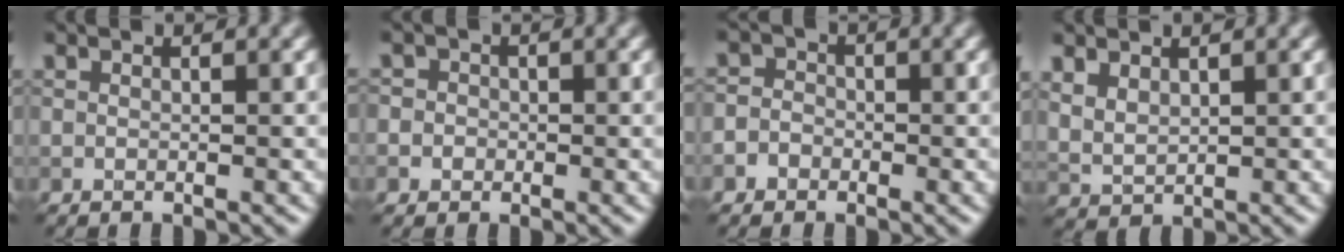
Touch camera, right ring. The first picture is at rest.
{"total": 2.4, "force": [0.1, 2.3, 0.8], "torque": [0.013, 0.012, -0.026]}
{"total": 2.4, "force": [-0.8, 2.2, 0.6], "torque": [0.019, 0.013, -0.033]}
{"total": 2.3, "force": [1.4, 1.4, 1.2], "torque": [-0.032, -0.002, 0.033]}